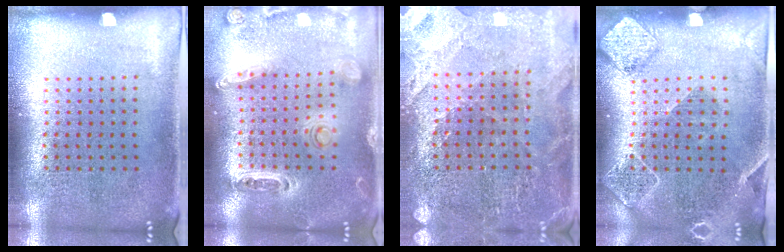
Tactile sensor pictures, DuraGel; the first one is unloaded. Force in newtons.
{"total": 1.2, "press": 1.2, "slide": 0.3}
{"total": 1.5, "press": 1.4, "slide": 0.3}
{"total": 1.7, "press": 1.7, "slide": 0.5}